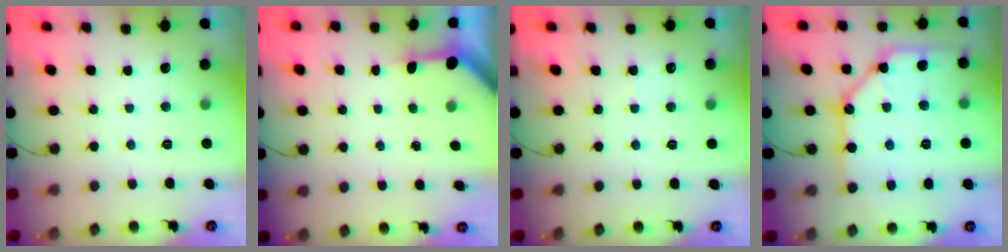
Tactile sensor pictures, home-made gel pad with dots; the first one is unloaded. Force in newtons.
{"total": 3.3, "press": 3.3, "slide": 0.3}
{"total": 3.2, "press": 3.2, "slide": 0.4}
{"total": 17.3, "press": 17.2, "slide": 1.8}